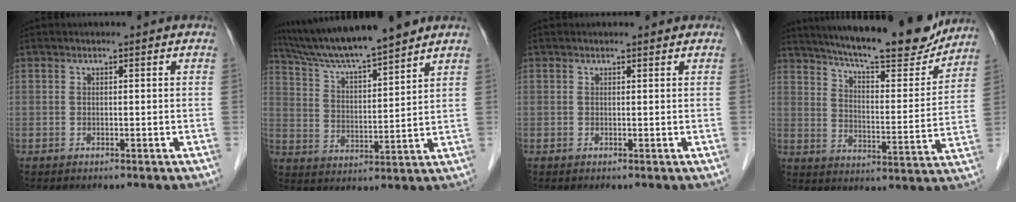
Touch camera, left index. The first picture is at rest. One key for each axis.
{"total": 13.7, "fx": 12.0, "fy": -0.1, "fz": 6.5, "tx": -0.118, "ty": 0.017, "tz": 0.212}
{"total": 1.1, "fx": 1.0, "fy": 0.3, "fz": 0.3, "tx": -0.011, "ty": 0.006, "tz": 0.012}
{"total": 20.9, "fx": 18.5, "fy": 2.9, "fz": 9.3, "tx": -0.149, "ty": -0.015, "tz": 0.258}